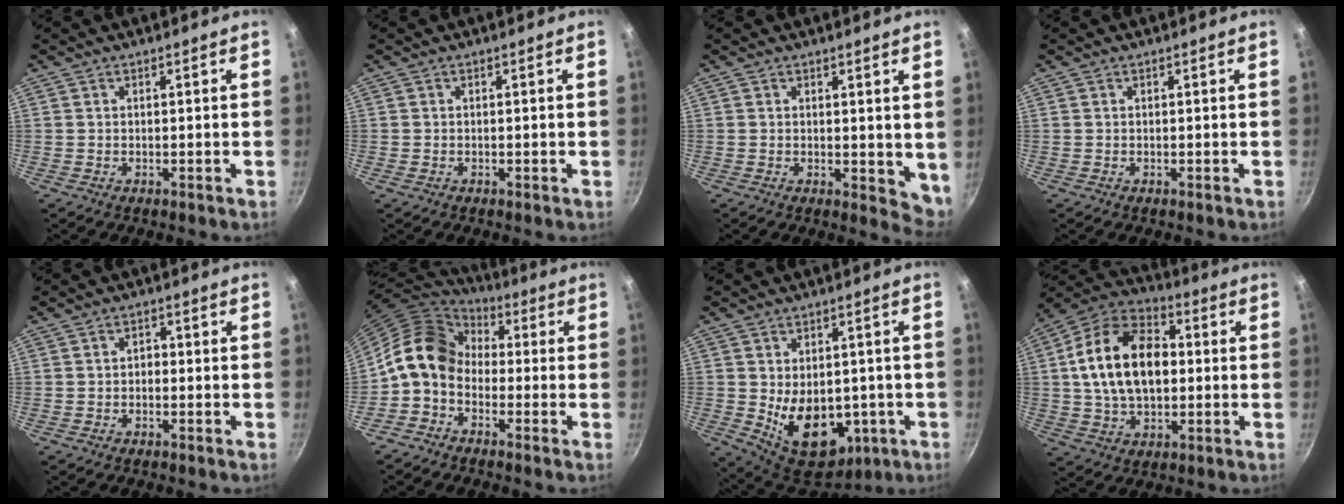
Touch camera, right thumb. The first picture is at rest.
{"total": 0.6, "force": [-0.2, 0.4, 0.4], "torque": [-0.005, 0.002, -0.004]}
{"total": 5.1, "force": [1.7, 2.8, 3.9], "torque": [-0.041, -0.015, 0.024]}
{"total": 0.0}
{"total": 1.7, "force": [-0.6, 1.2, 1.0], "torque": [-0.012, 0.011, -0.011]}
{"total": 11.6, "force": [-1.2, 9.0, 7.2], "torque": [-0.104, 0.044, -0.049]}
{"total": 15.5, "force": [-2.7, 10.4, 11.2], "torque": [-0.130, -0.017, -0.012]}
{"total": 18.9, "force": [1.4, 12.2, 14.4], "torque": [-0.220, 0.027, 0.011]}